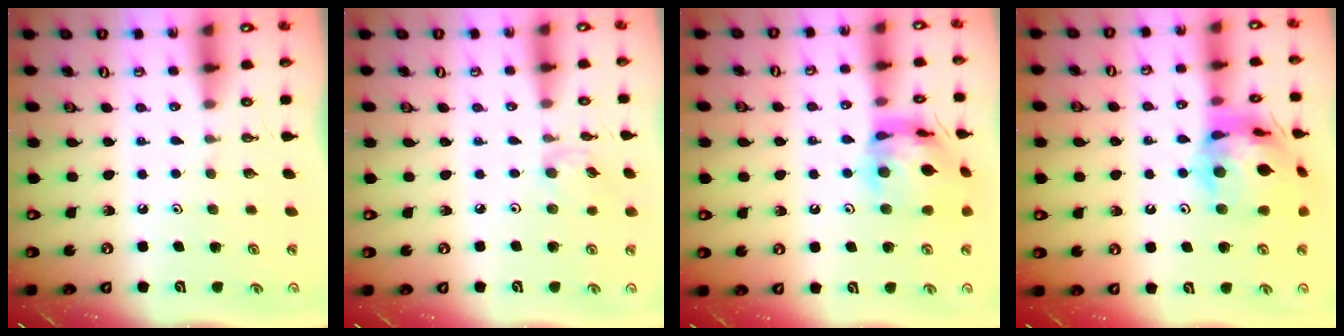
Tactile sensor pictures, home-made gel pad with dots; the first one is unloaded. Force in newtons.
{"total": 2.6, "press": 2.6, "slide": 0.4}
{"total": 16.0, "press": 15.9, "slide": 1.9}
{"total": 19.0, "press": 18.9, "slide": 2.3}